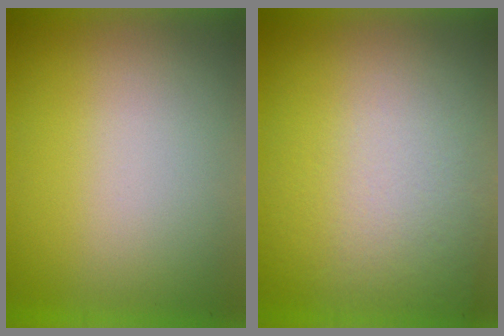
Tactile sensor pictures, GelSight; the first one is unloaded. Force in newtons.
{"total": 3.6}